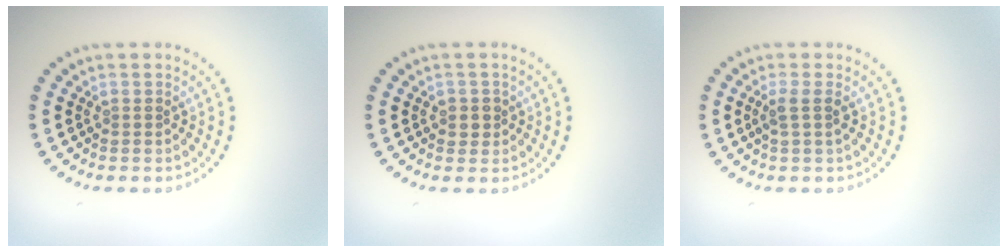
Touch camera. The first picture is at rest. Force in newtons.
{"total": 1.3, "press": 1.2, "slide": 0.6}
{"total": 1.5, "press": 1.2, "slide": 0.8}